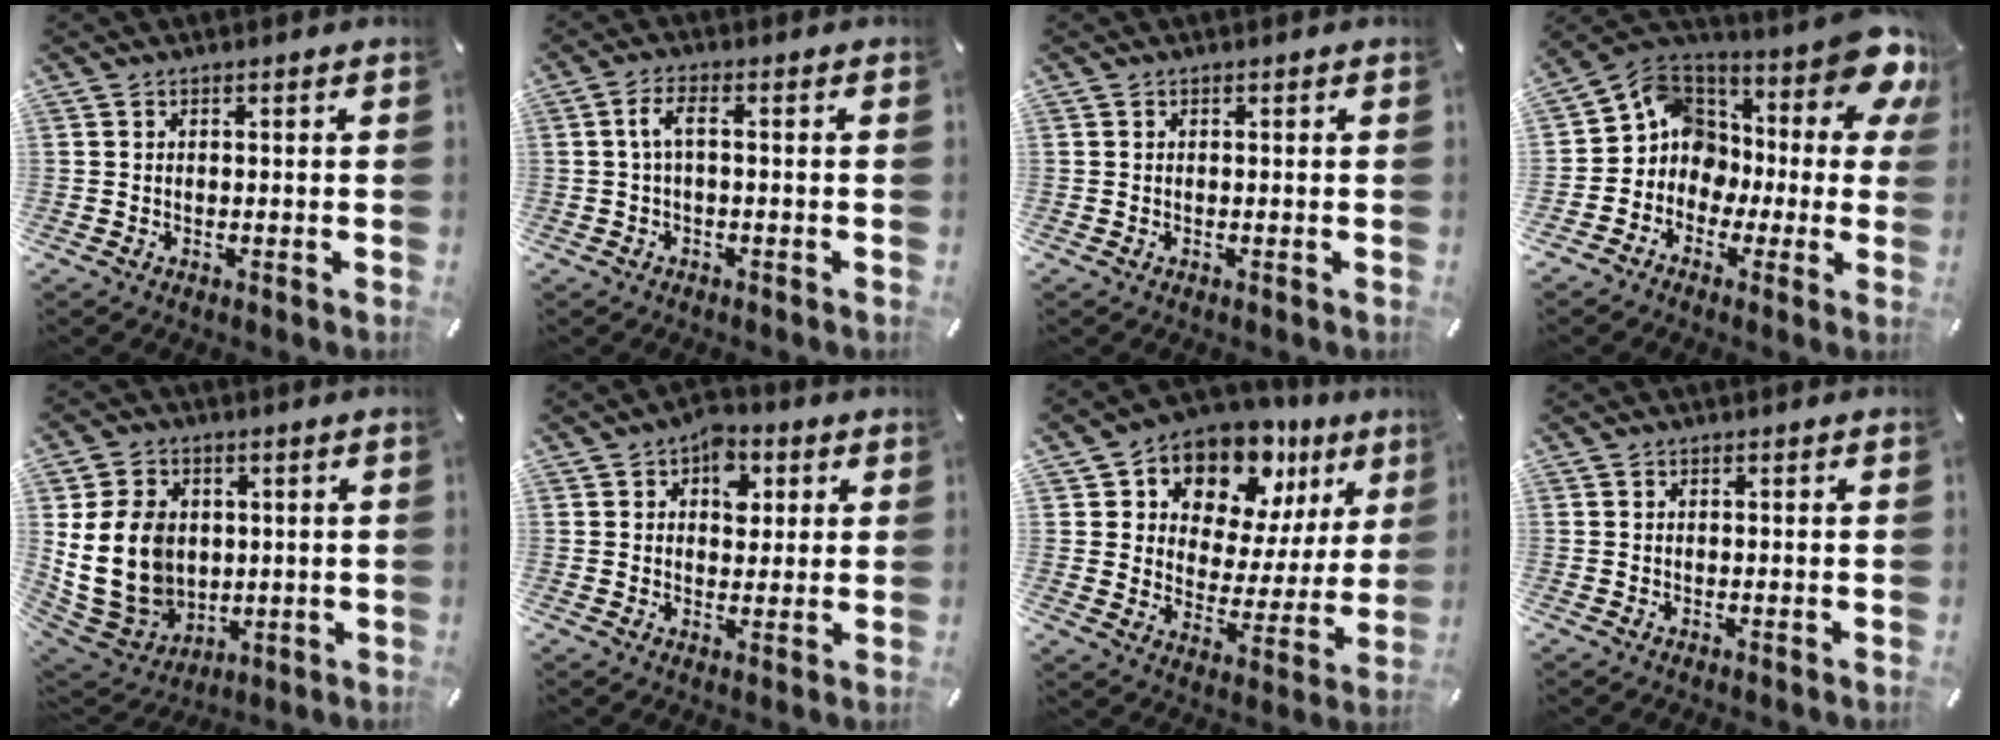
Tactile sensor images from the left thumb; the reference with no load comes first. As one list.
[{"total": 4.0, "force": [0.1, 1.2, 3.8], "torque": [-0.080, 0.008, -0.003]}, {"total": 0.0}, {"total": 13.8, "force": [2.7, 10.7, 8.2], "torque": [-0.150, -0.046, 0.035]}, {"total": 14.9, "force": [1.7, 12.4, 8.1], "torque": [-0.183, -0.018, 0.034]}, {"total": 6.9, "force": [2.2, 5.0, 4.2], "torque": [-0.043, -0.003, 0.030]}, {"total": 13.2, "force": [9.8, 7.5, 4.6], "torque": [-0.083, -0.087, 0.176]}, {"total": 0.0}]